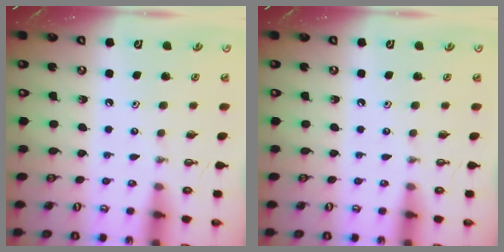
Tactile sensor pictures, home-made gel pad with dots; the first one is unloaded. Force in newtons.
{"total": 0.0}